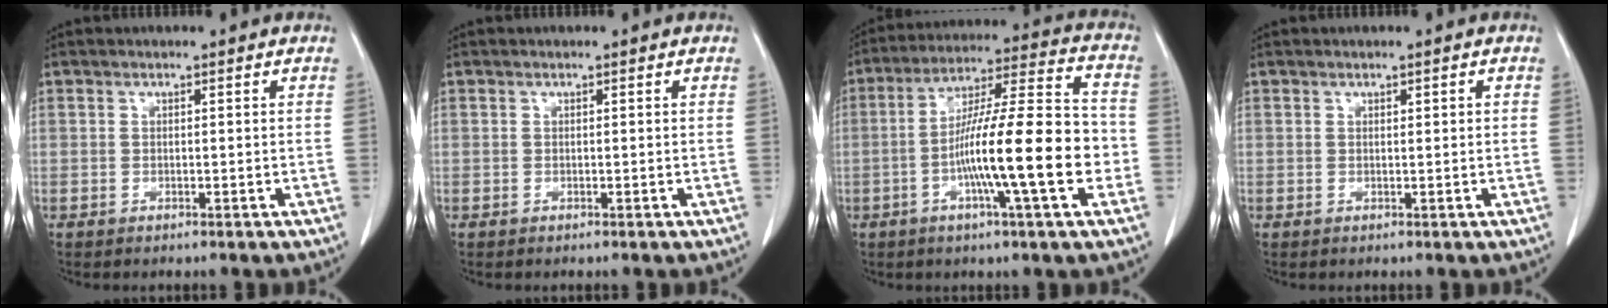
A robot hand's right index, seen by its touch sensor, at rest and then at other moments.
{"total": 0.0}
{"total": 17.4, "force": [-4.1, 0.9, 16.8], "torque": [-0.277, 0.008, -0.073]}
{"total": 0.6, "force": [0.2, 0.1, 0.6], "torque": [-0.012, 0.003, 0.004]}